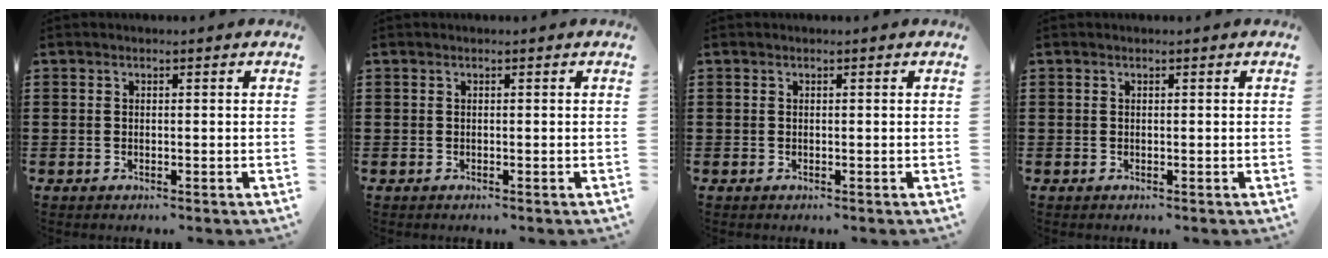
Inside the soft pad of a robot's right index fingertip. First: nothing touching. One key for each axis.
{"total": 0.0}
{"total": 0.0}
{"total": 0.0}